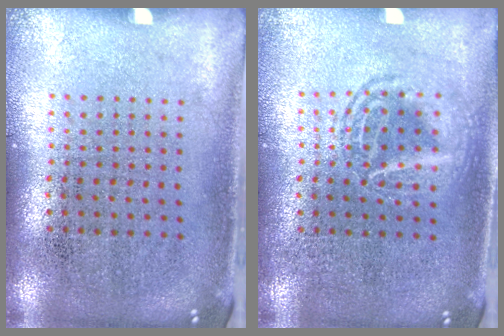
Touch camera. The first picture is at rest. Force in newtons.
{"total": 2.4, "press": 2.4, "slide": 0.2}